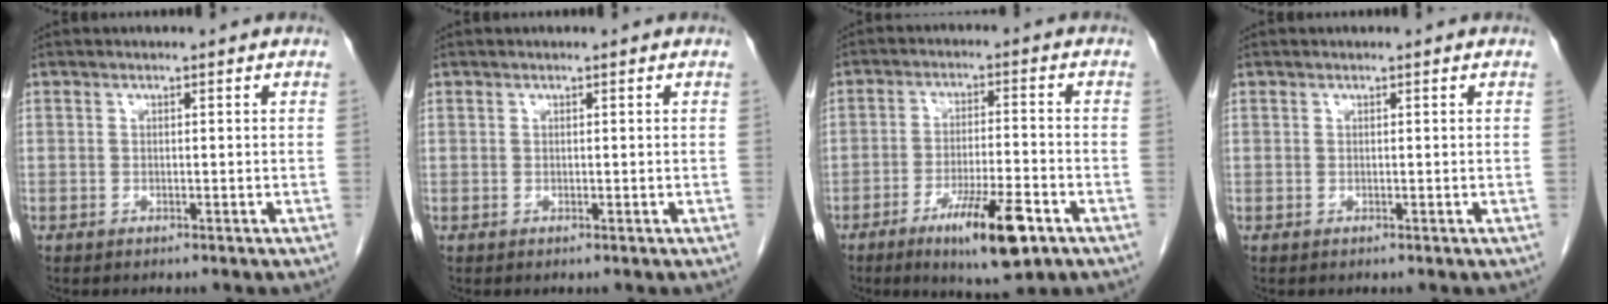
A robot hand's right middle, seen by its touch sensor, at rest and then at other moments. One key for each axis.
{"total": 0.0}
{"total": 10.3, "fx": -5.7, "fy": 1.4, "fz": 8.5, "tx": -0.142, "ty": -0.016, "tz": -0.090}
{"total": 0.0}